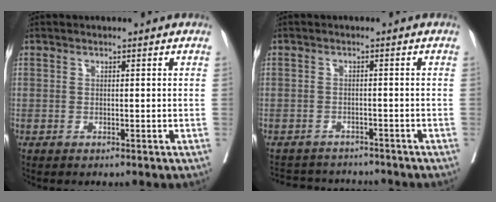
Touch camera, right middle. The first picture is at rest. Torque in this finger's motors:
{"motor_torque": [-0.07, -0.23, -0.29, -0.14]}